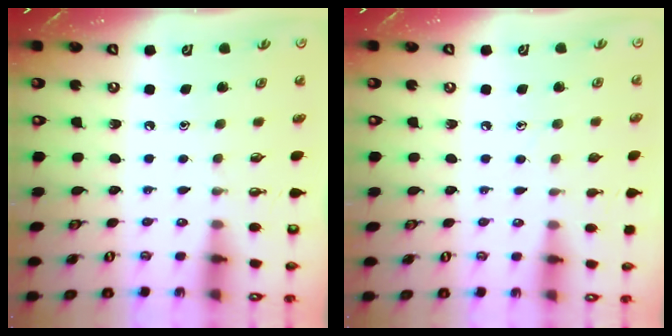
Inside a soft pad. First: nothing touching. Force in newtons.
{"total": 5.3, "press": 5.3, "slide": 0.6}